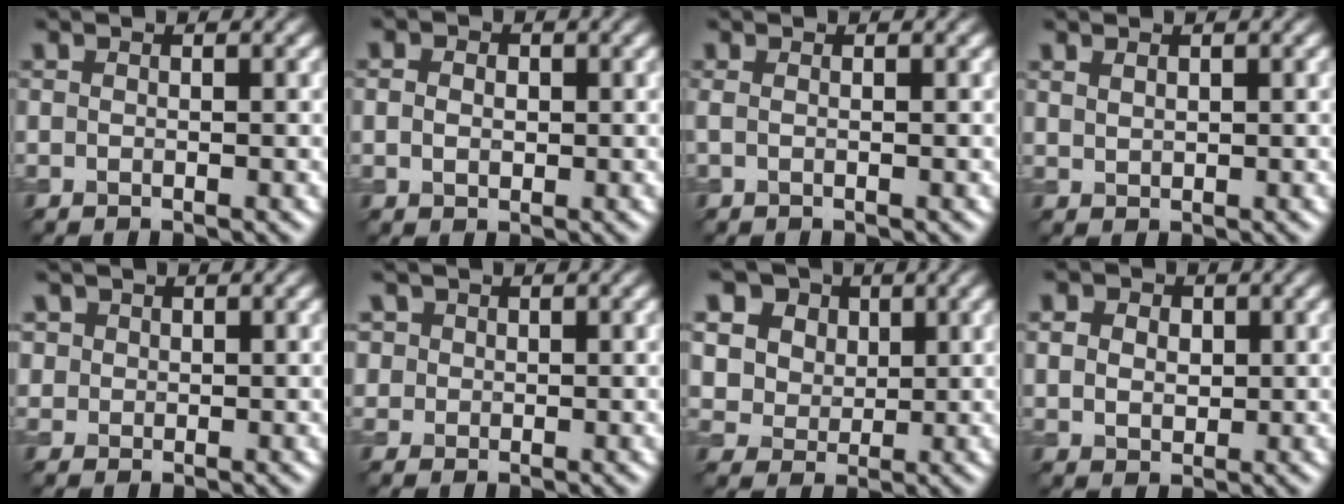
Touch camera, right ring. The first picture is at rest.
{"total": 2.0, "force": [0.3, 1.6, 1.2], "torque": [-0.019, 0.009, -0.003]}
{"total": 0.8, "force": [0.1, 0.3, 0.7], "torque": [-0.013, -0.002, -0.004]}
{"total": 0.9, "force": [0.7, 0.4, 0.4], "torque": [-0.012, 0.000, 0.018]}
{"total": 1.5, "force": [0.7, 1.3, 0.2], "torque": [-0.003, -0.005, 0.020]}
{"total": 2.5, "force": [1.3, 2.1, 0.7], "torque": [-0.023, 0.004, 0.029]}
{"total": 10.7, "force": [5.6, 7.9, 4.6], "torque": [-0.110, 0.022, 0.085]}
{"total": 4.5, "force": [1.9, 3.3, 2.3], "torque": [-0.047, 0.013, 0.015]}